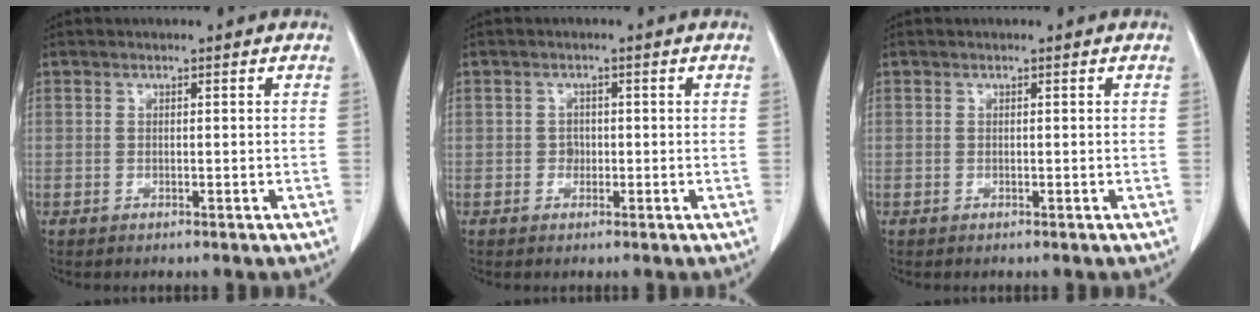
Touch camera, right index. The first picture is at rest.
{"total": 1.2, "force": [-0.3, 1.1, 0.5], "torque": [-0.004, 0.005, -0.004]}
{"total": 0.0}